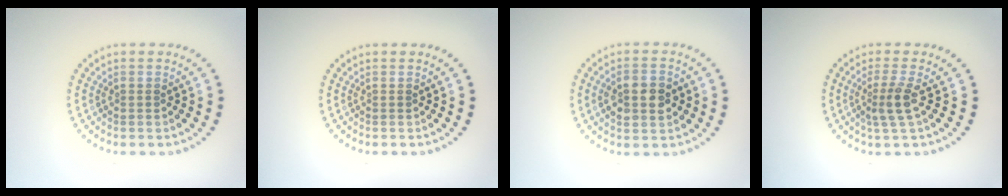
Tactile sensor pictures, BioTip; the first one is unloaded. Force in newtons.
{"total": 0.0}
{"total": 3.7, "press": 3.7, "slide": 0.0}
{"total": 2.4, "press": 1.8, "slide": 1.6}